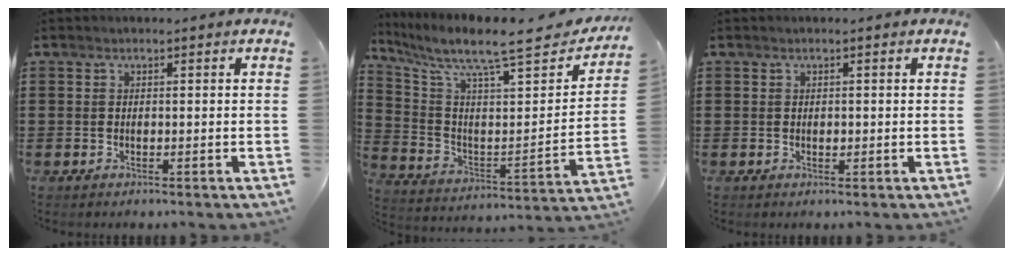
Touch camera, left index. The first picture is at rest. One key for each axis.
{"total": 9.7, "fx": 7.8, "fy": 1.2, "fz": 5.6, "tx": -0.129, "ty": -0.067, "tz": 0.119}
{"total": 0.6, "fx": 0.1, "fy": 0.3, "fz": 0.5, "tx": -0.010, "ty": 0.001, "tz": 0.003}